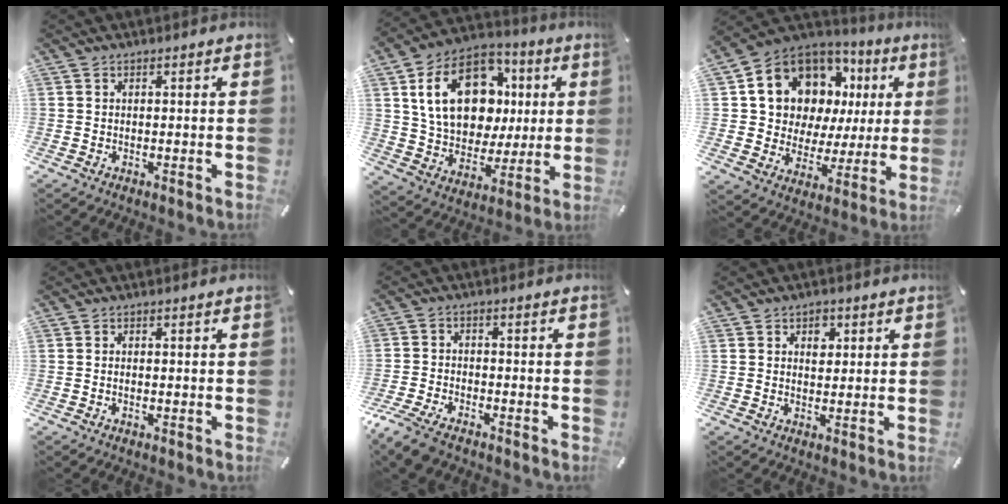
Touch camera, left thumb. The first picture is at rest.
{"total": 20.5, "force": [4.8, 15.2, 12.9], "torque": [-0.236, 0.001, 0.090]}
{"total": 13.1, "force": [6.7, 10.1, 4.7], "torque": [-0.089, -0.066, 0.134]}
{"total": 0.8, "force": [-0.2, 0.3, 0.7], "torque": [-0.014, -0.002, -0.004]}
{"total": 5.9, "force": [-4.5, 2.6, 2.8], "torque": [-0.074, 0.009, -0.089]}
{"total": 3.2, "force": [1.1, 2.4, 1.8], "torque": [-0.008, -0.006, 0.011]}